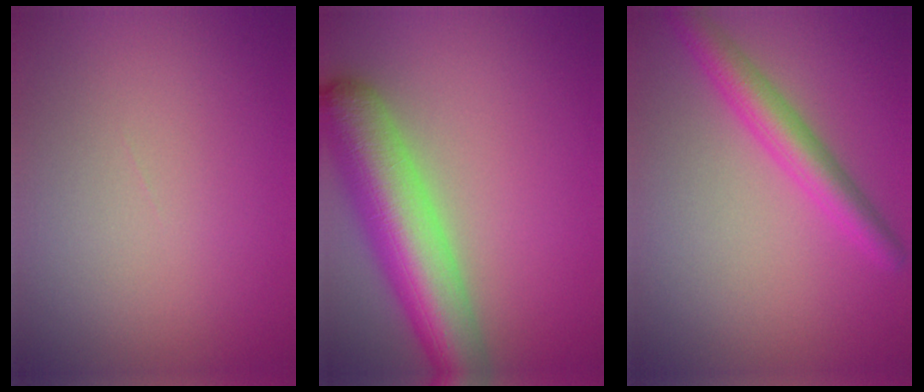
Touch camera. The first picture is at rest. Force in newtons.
{"total": 9.1, "press": 9.1, "slide": 0.4}
{"total": 3.8, "press": 3.8, "slide": 0.2}